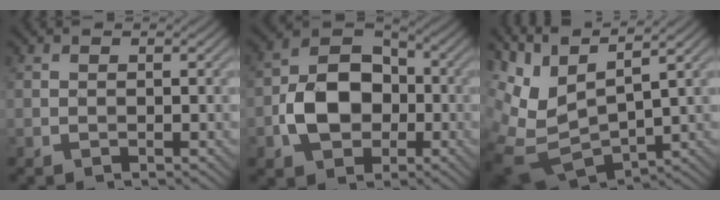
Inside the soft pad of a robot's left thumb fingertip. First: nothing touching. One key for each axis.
{"total": 9.3, "fx": -2.2, "fy": 6.9, "fz": 5.9, "tx": -0.114, "ty": 0.000, "tz": -0.050}
{"total": 10.3, "fx": 3.6, "fy": 4.9, "fz": 8.4, "tx": -0.218, "ty": -0.006, "tz": 0.085}